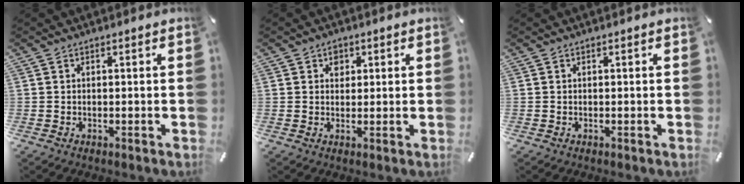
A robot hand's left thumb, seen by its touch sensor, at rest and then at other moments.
{"total": 2.4, "force": [0.8, 2.1, 0.7], "torque": [0.006, -0.005, 0.007]}
{"total": 0.0}